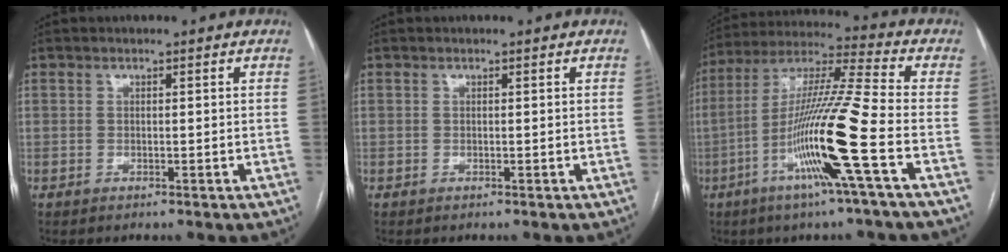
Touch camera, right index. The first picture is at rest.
{"total": 0.0}
{"total": 16.9, "force": [-5.6, -1.5, 15.9], "torque": [-0.306, -0.011, -0.114]}